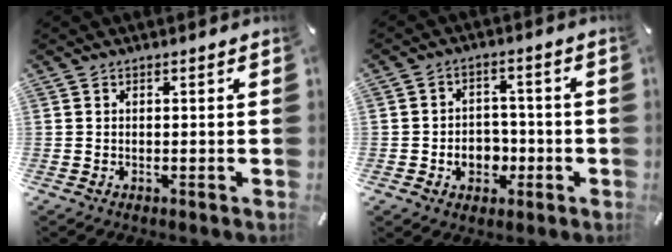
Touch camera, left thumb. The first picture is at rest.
{"total": 6.8, "force": [-2.0, 5.8, 3.0], "torque": [-0.052, 0.014, -0.032]}